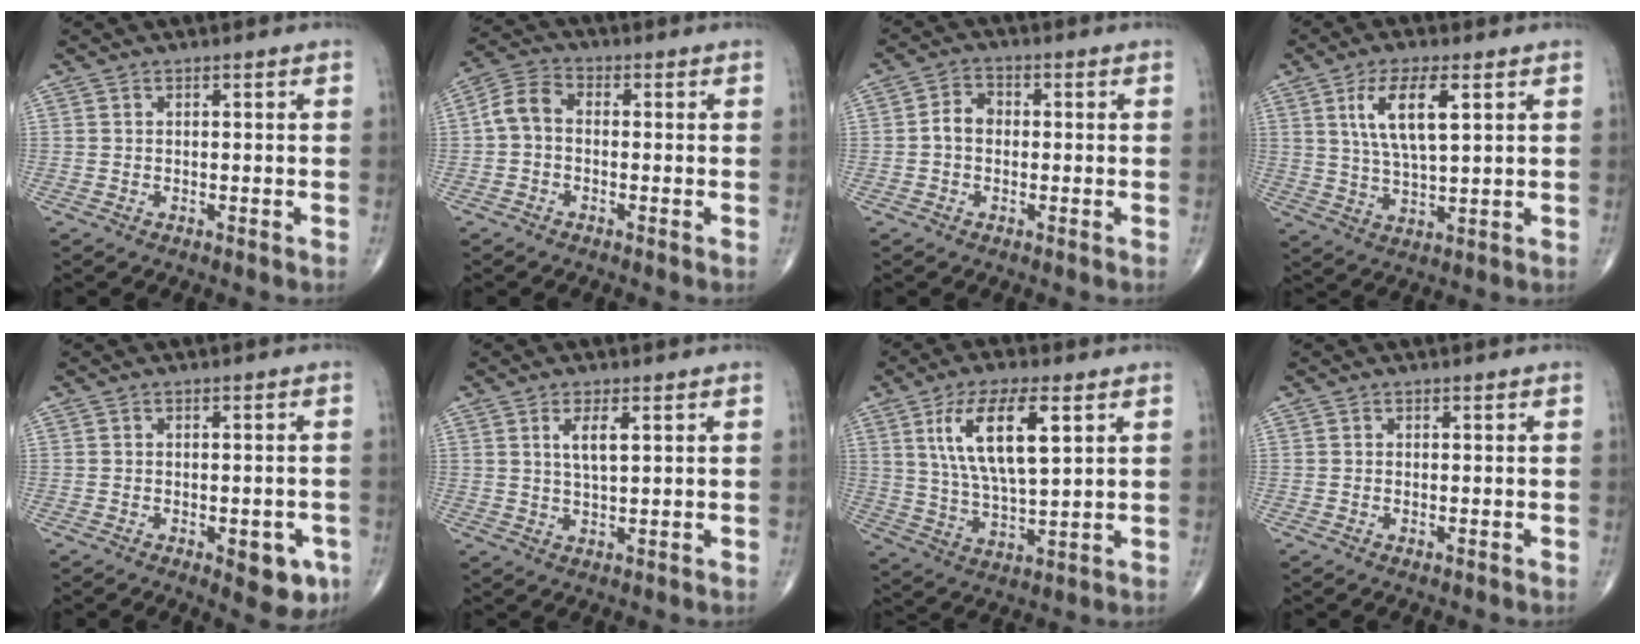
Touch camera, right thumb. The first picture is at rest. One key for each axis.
{"total": 5.4, "fx": -0.5, "fy": 3.7, "fz": 3.9, "tx": -0.070, "ty": 0.019, "tz": -0.023}
{"total": 3.8, "fx": -0.3, "fy": 2.9, "fz": 2.5, "tx": -0.037, "ty": 0.017, "tz": -0.015}
{"total": 9.8, "fx": 3.5, "fy": 3.4, "fz": 8.5, "tx": -0.161, "ty": -0.011, "tz": 0.071}
{"total": 6.7, "fx": -2.6, "fy": 3.1, "fz": 5.3, "tx": -0.045, "ty": 0.004, "tz": -0.026}
{"total": 4.3, "fx": 1.6, "fy": 1.3, "fz": 3.8, "tx": -0.072, "ty": -0.011, "tz": 0.031}
{"total": 14.0, "fx": 5.0, "fy": 5.0, "fz": 12.1, "tx": -0.222, "ty": -0.016, "tz": 0.098}
{"total": 0.6, "fx": -0.1, "fy": 0.3, "fz": 0.5, "tx": -0.010, "ty": -0.002, "tz": -0.004}